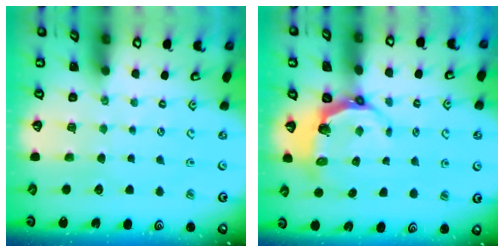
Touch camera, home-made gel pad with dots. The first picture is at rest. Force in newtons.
{"total": 6.0, "press": 4.6, "slide": 3.9}